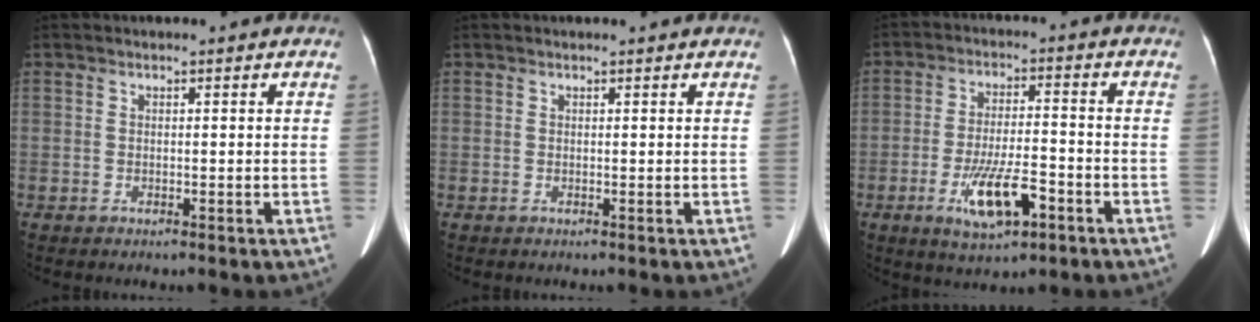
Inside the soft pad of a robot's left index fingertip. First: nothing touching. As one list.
[{"total": 0.8, "force": [0.8, 0.1, 0.2], "torque": [-0.011, 0.007, 0.008]}, {"total": 9.2, "force": [-4.3, 2.6, 7.7], "torque": [-0.150, -0.007, -0.069]}]